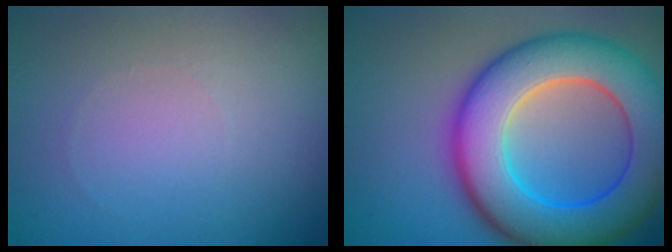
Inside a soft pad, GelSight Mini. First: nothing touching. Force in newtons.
{"total": 11.6, "press": 11.6, "slide": 0.2}